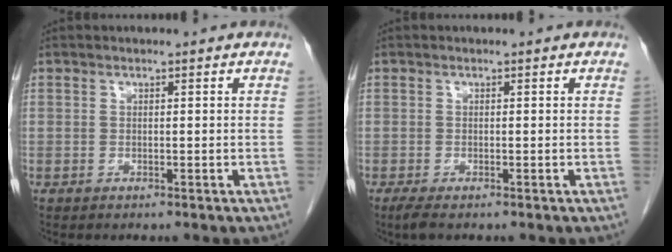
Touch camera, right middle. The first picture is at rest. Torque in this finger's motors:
{"motor_torque": [0.32, -0.12, 0.06, 0.03]}